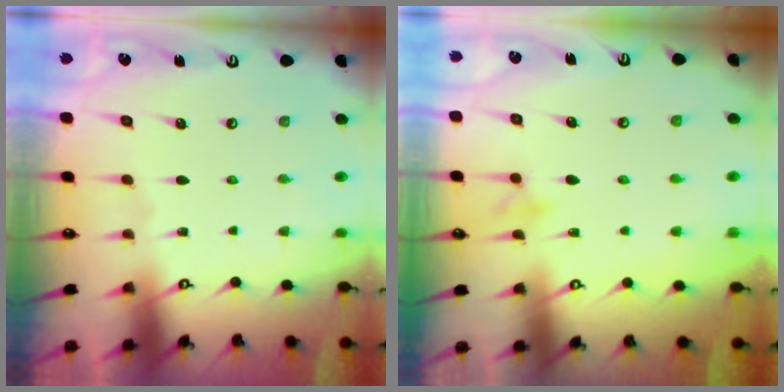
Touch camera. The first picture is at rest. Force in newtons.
{"total": 8.2, "press": 8.1, "slide": 1.5}